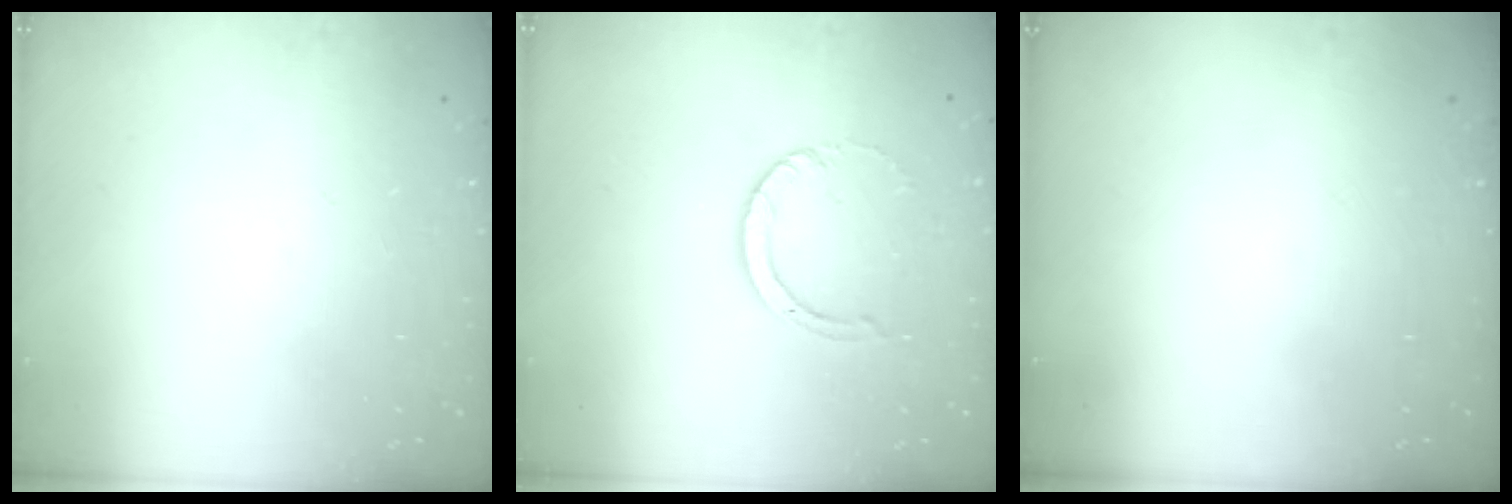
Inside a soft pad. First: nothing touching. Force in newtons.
{"total": 4.7, "press": 4.7, "slide": 0.4}
{"total": 0.0}